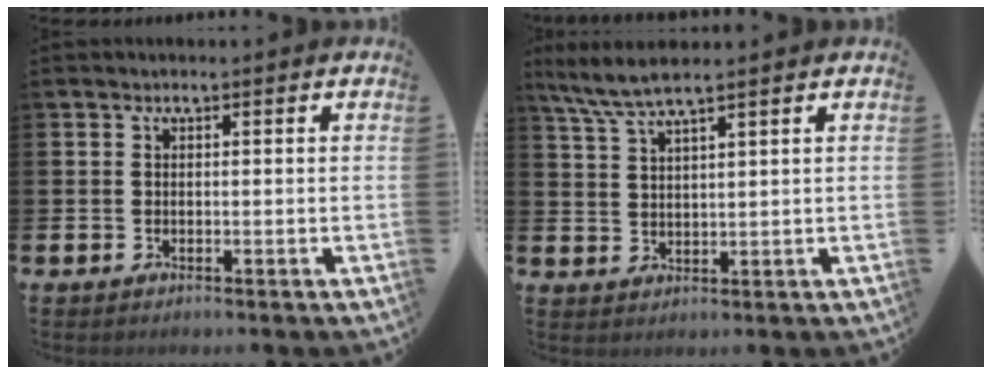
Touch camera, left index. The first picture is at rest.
{"total": 5.5, "force": [4.7, 0.2, 2.8], "torque": [-0.071, -0.010, 0.085]}